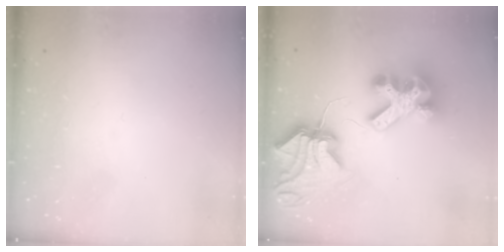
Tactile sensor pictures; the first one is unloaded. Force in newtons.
{"total": 15.4, "press": 15.3, "slide": 2.1}